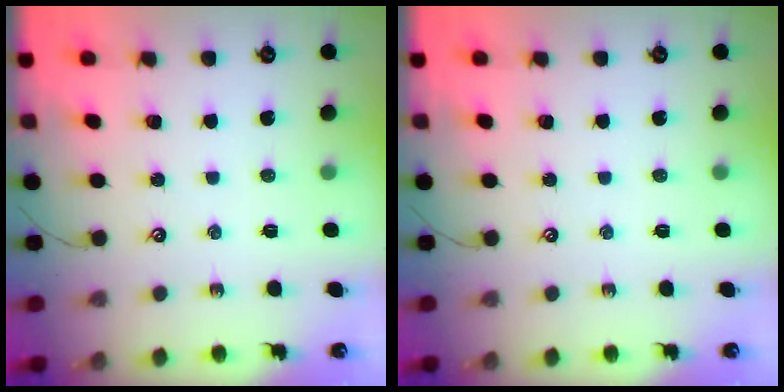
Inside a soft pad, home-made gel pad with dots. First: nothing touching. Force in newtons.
{"total": 0.0}